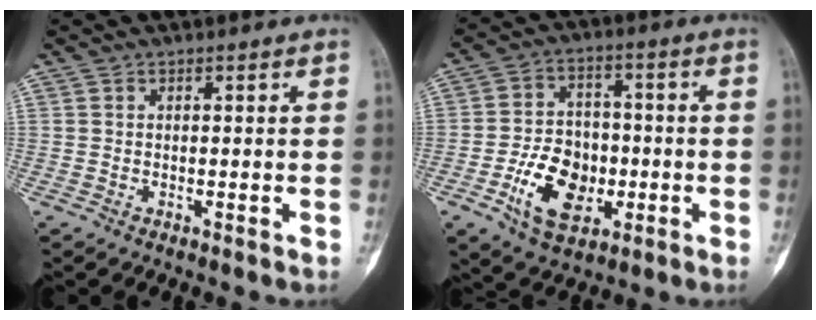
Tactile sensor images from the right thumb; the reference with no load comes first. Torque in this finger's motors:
{"motor_torque": [-0.12, 0.32, 0.53, 0.27, 0.04]}